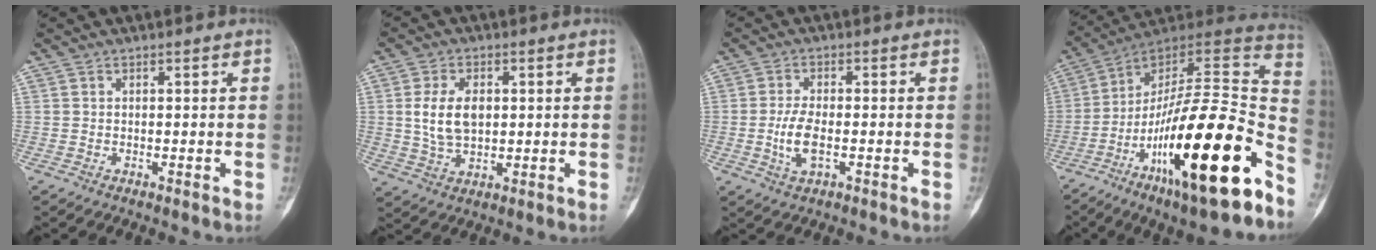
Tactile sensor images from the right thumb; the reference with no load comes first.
{"total": 8.2, "force": [1.1, 5.0, 6.3], "torque": [-0.112, -0.002, 0.027]}
{"total": 5.4, "force": [-1.2, 2.2, 4.8], "torque": [-0.105, 0.001, -0.021]}
{"total": 29.7, "force": [-14.2, 6.6, 25.2], "torque": [-0.365, 0.058, -0.231]}